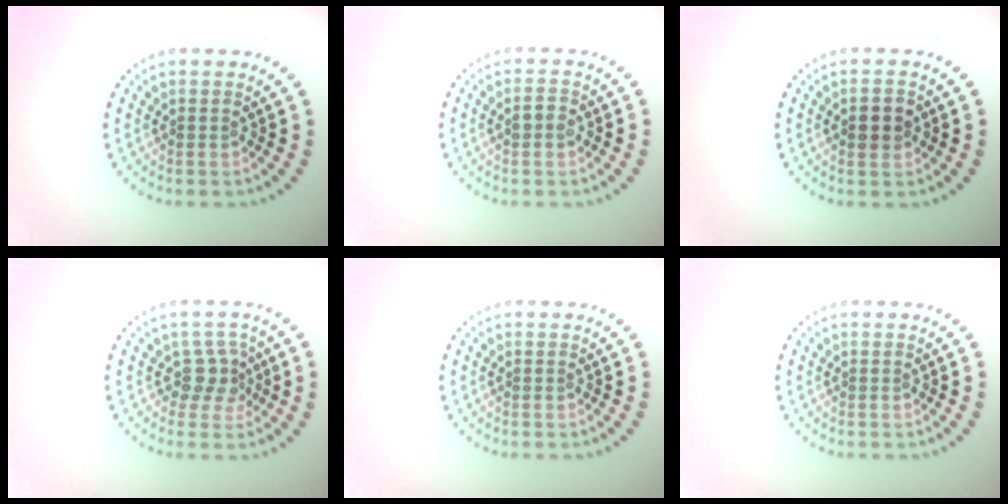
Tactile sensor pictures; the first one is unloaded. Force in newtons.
{"total": 1.5, "press": 1.5, "slide": 0.1}
{"total": 2.5, "press": 2.5, "slide": 0.2}
{"total": 2.3, "press": 1.7, "slide": 1.6}
{"total": 0.0}
{"total": 0.0}